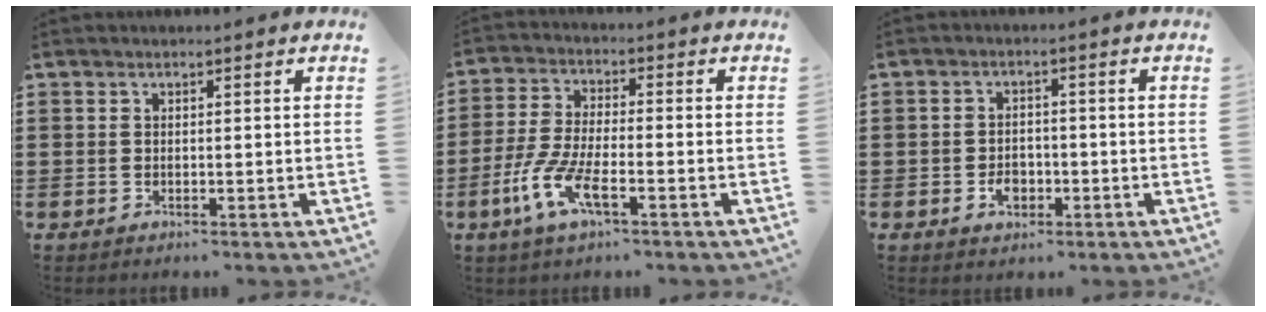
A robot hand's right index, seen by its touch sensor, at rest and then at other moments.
{"total": 7.5, "force": [-3.7, 1.9, 6.3], "torque": [-0.158, -0.015, -0.075]}
{"total": 3.1, "force": [-1.1, 2.2, 1.9], "torque": [-0.028, -0.001, -0.022]}